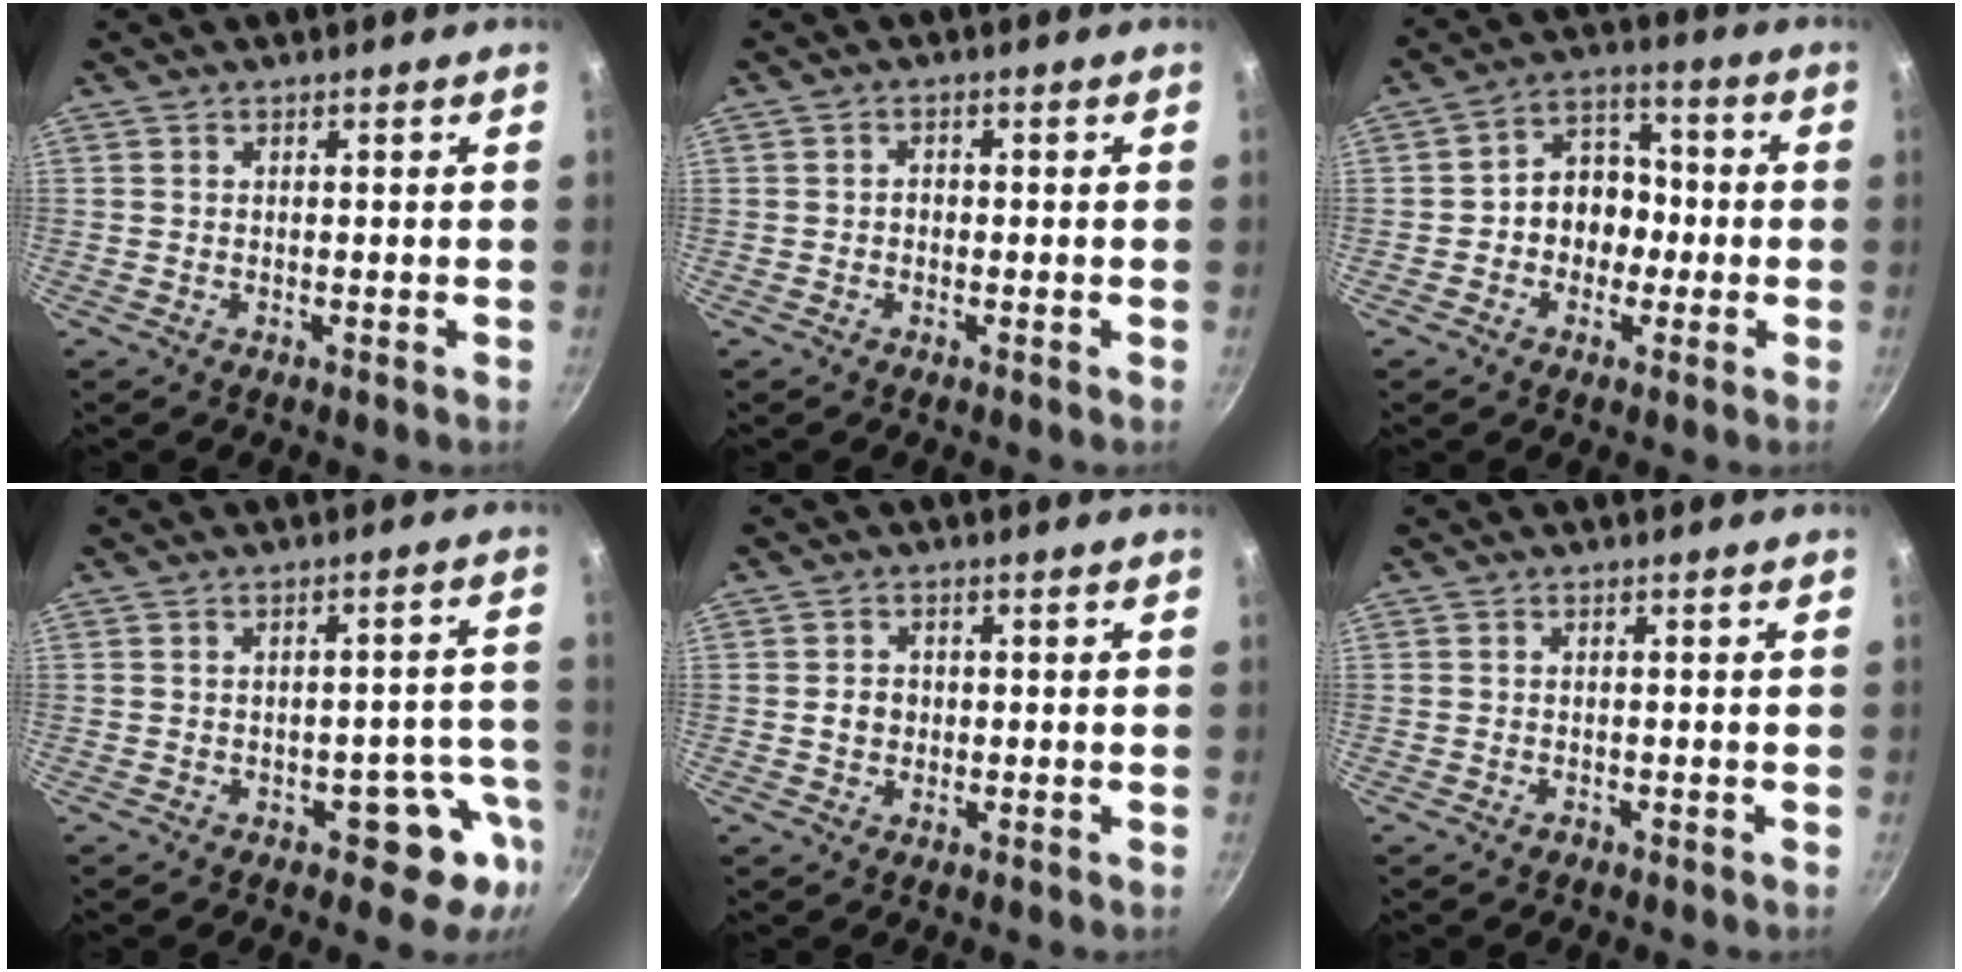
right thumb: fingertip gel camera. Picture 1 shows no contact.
{"total": 1.5, "force": [-0.4, 1.2, 0.8], "torque": [-0.008, 0.008, -0.009]}
{"total": 9.2, "force": [-1.5, 7.7, 4.9], "torque": [-0.019, 0.037, -0.037]}
{"total": 8.0, "force": [-3.7, 5.1, 4.9], "torque": [0.007, 0.044, -0.033]}
{"total": 3.0, "force": [-0.2, 2.6, 1.5], "torque": [-0.013, 0.007, -0.006]}
{"total": 0.9, "force": [-0.6, 0.5, 0.3], "torque": [-0.007, 0.008, -0.010]}